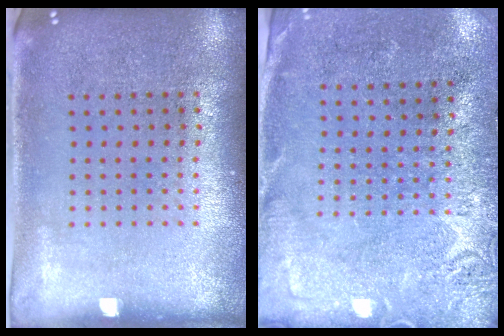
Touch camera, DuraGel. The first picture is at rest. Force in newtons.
{"total": 2.7, "press": 2.4, "slide": 1.3}